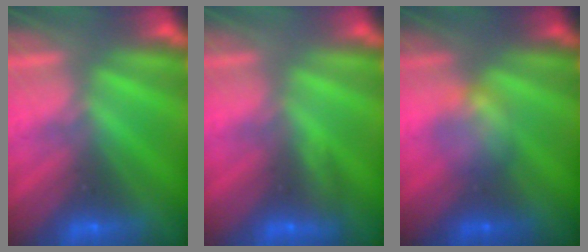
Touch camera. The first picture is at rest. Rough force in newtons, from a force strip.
{"total": 3.0}
{"total": 2.3}